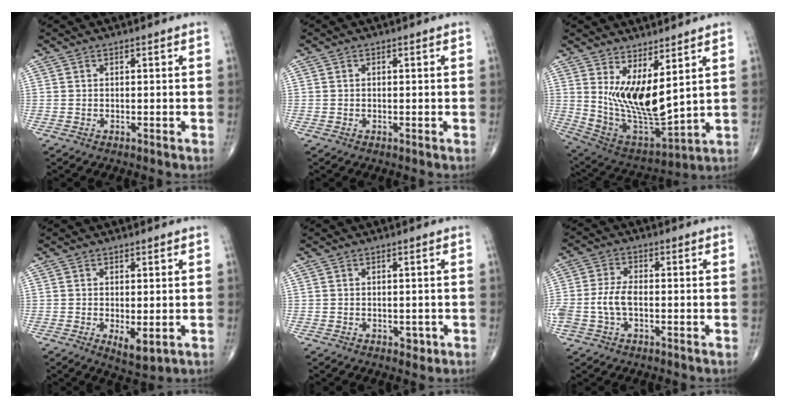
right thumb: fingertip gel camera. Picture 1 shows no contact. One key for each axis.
{"total": 0.0}
{"total": 14.4, "fx": 4.9, "fy": 5.7, "fz": 12.3, "tx": -0.212, "ty": -0.054, "tz": 0.116}
{"total": 4.3, "fx": -1.0, "fy": 1.8, "fz": 3.8, "tx": -0.058, "ty": -0.014, "tz": -0.009}
{"total": 1.3, "fx": -0.4, "fy": 1.0, "fz": 0.7, "tx": 0.003, "ty": 0.002, "tz": -0.003}
{"total": 6.0, "fx": -1.2, "fy": 3.3, "fz": 4.8, "tx": -0.120, "ty": 0.017, "tz": -0.024}